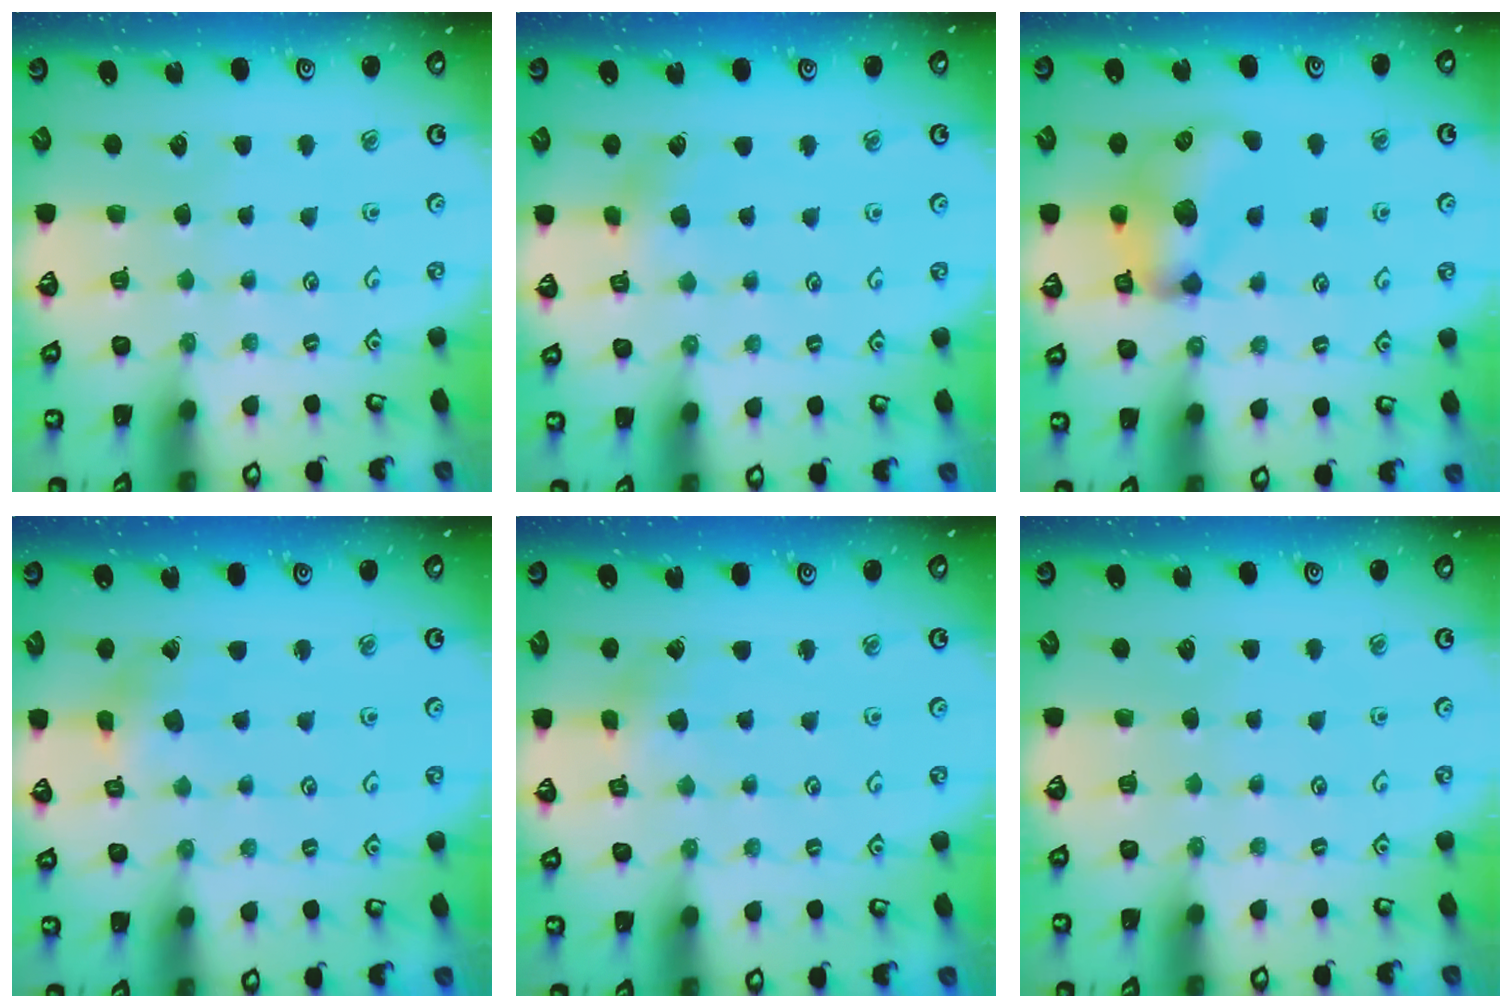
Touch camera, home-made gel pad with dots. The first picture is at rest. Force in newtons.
{"total": 4.1, "press": 4.1, "slide": 0.3}
{"total": 16.0, "press": 15.9, "slide": 1.1}
{"total": 2.0, "press": 2.0, "slide": 0.3}
{"total": 1.7, "press": 1.7, "slide": 0.3}
{"total": 0.0}